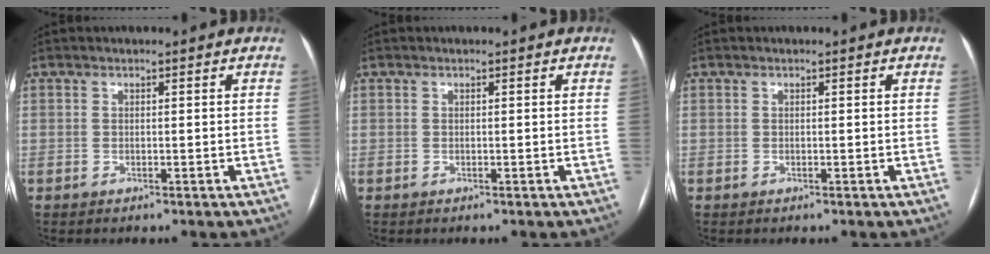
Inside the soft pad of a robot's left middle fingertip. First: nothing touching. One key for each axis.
{"total": 0.0}
{"total": 0.0}